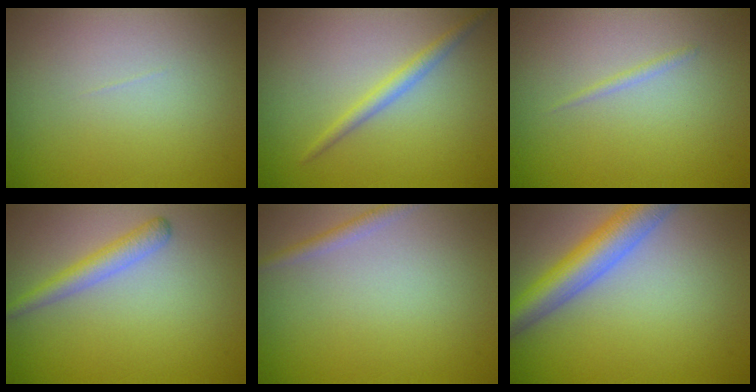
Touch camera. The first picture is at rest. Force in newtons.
{"total": 1.6, "press": 1.6, "slide": 0.1}
{"total": 0.5, "press": 0.5, "slide": 0.1}
{"total": 2.3, "press": 2.3, "slide": 0.0}
{"total": 1.4, "press": 1.4, "slide": 0.0}
{"total": 5.9, "press": 5.9, "slide": 0.2}